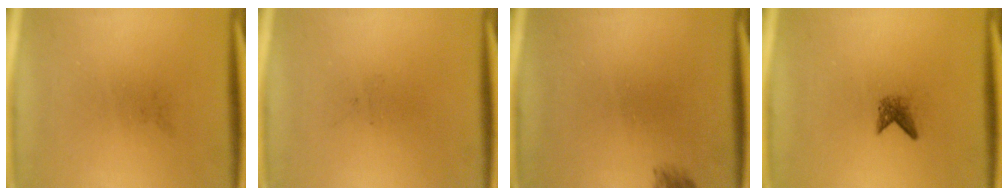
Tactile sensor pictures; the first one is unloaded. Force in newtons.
{"total": 0.0}
{"total": 1.2}
{"total": 1.6}